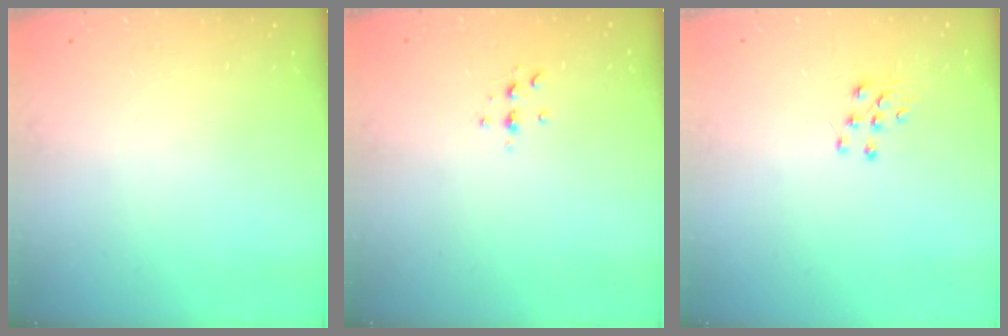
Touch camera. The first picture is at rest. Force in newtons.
{"total": 3.3, "press": 3.2, "slide": 0.4}
{"total": 6.3, "press": 6.3, "slide": 0.5}